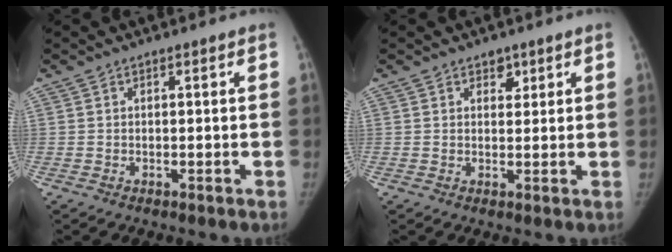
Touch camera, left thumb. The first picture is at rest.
{"total": 2.8, "force": [1.7, 2.0, 1.1], "torque": [0.006, -0.009, 0.024]}